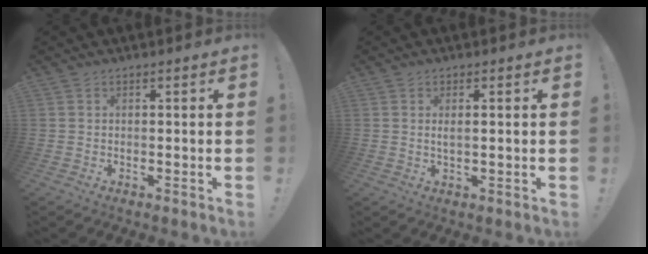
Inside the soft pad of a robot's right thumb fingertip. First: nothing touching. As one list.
[{"total": 1.9, "force": [0.4, 0.3, 1.9], "torque": [-0.028, -0.007, 0.006]}]